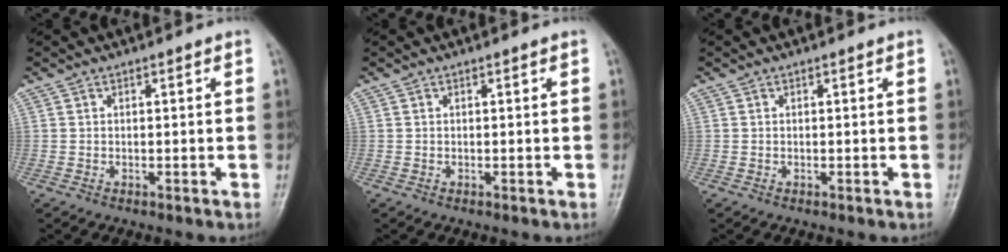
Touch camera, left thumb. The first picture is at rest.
{"total": 0.0}
{"total": 0.0}